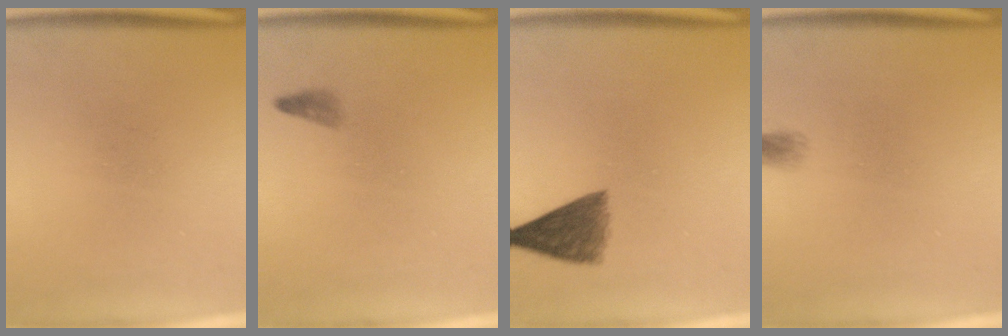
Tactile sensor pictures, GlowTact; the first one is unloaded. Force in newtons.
{"total": 0.9}
{"total": 6.0}
{"total": 1.4}